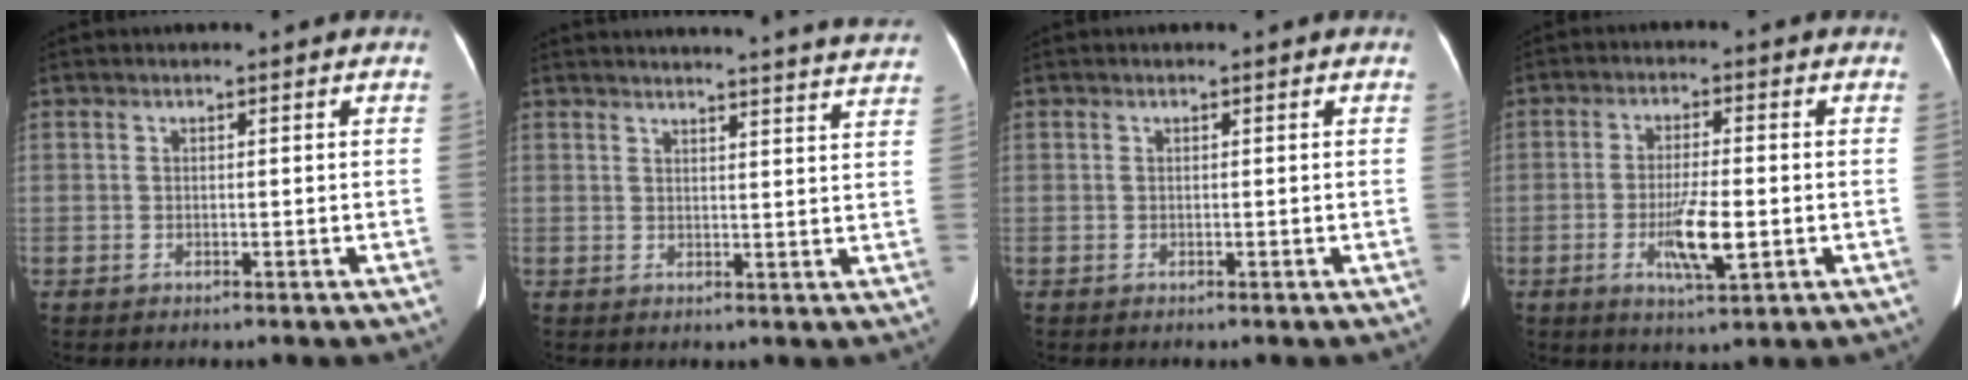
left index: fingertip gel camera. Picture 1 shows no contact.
{"total": 21.9, "force": [21.3, 0.1, 5.2], "torque": [-0.065, -0.058, 0.235]}
{"total": 0.0}
{"total": 6.9, "force": [-1.9, 1.1, 6.5], "torque": [-0.125, -0.014, -0.031]}